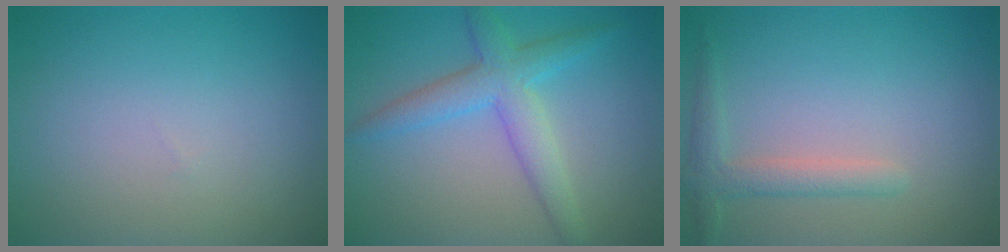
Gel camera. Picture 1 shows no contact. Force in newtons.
{"total": 4.2, "press": 4.2, "slide": 0.1}
{"total": 2.3, "press": 2.3, "slide": 0.2}